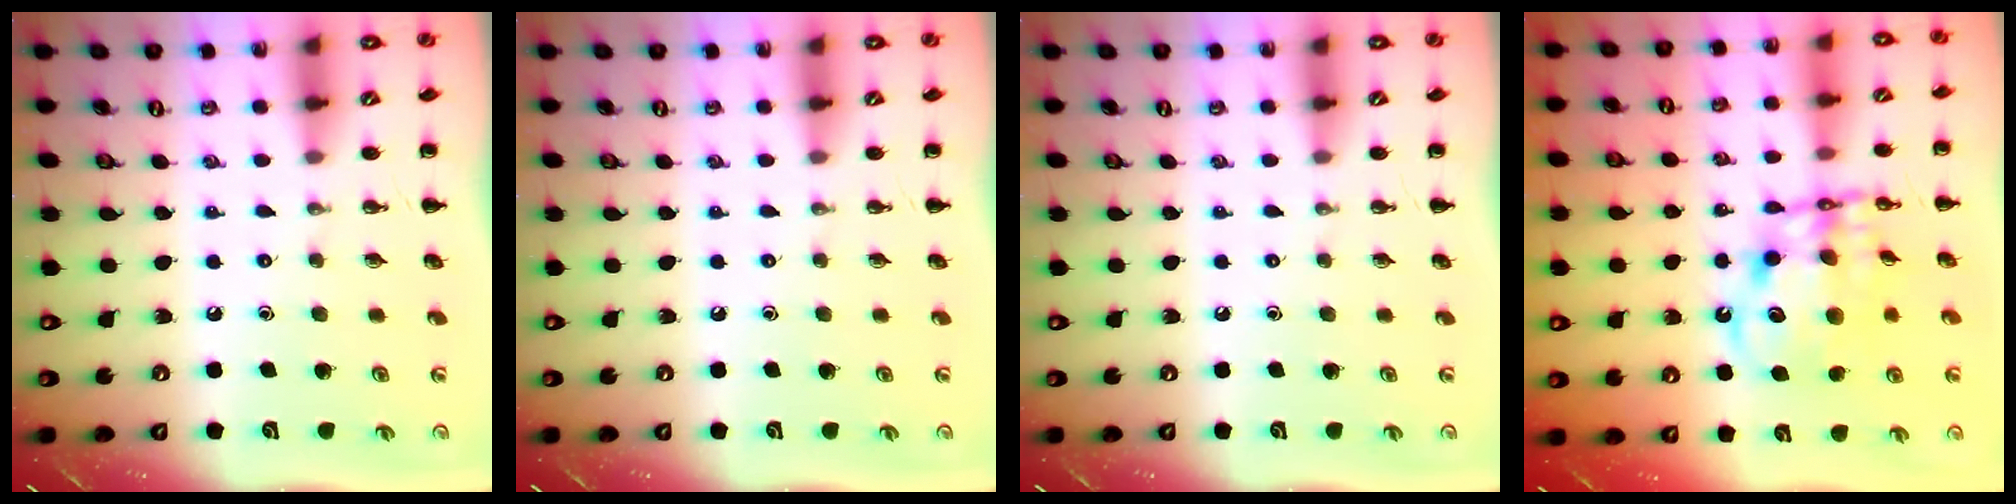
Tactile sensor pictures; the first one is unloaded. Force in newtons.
{"total": 0.0}
{"total": 0.0}
{"total": 12.6, "press": 12.2, "slide": 3.0}